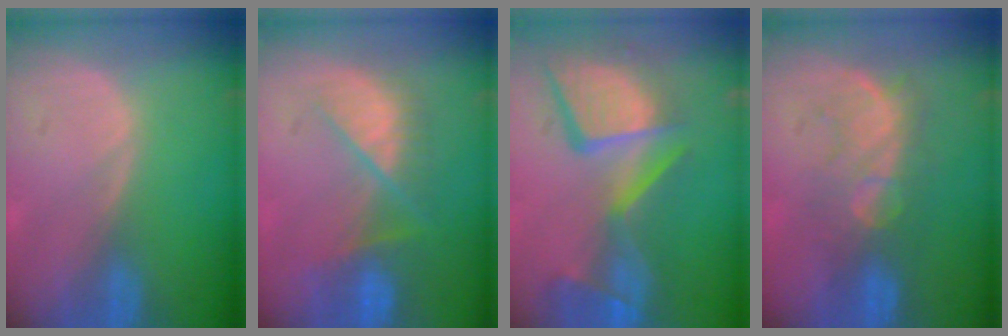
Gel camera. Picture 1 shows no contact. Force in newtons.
{"total": 7.8, "press": 7.2, "slide": 2.8}
{"total": 13.8, "press": 11.2, "slide": 8.0}
{"total": 7.8, "press": 7.7, "slide": 1.5}